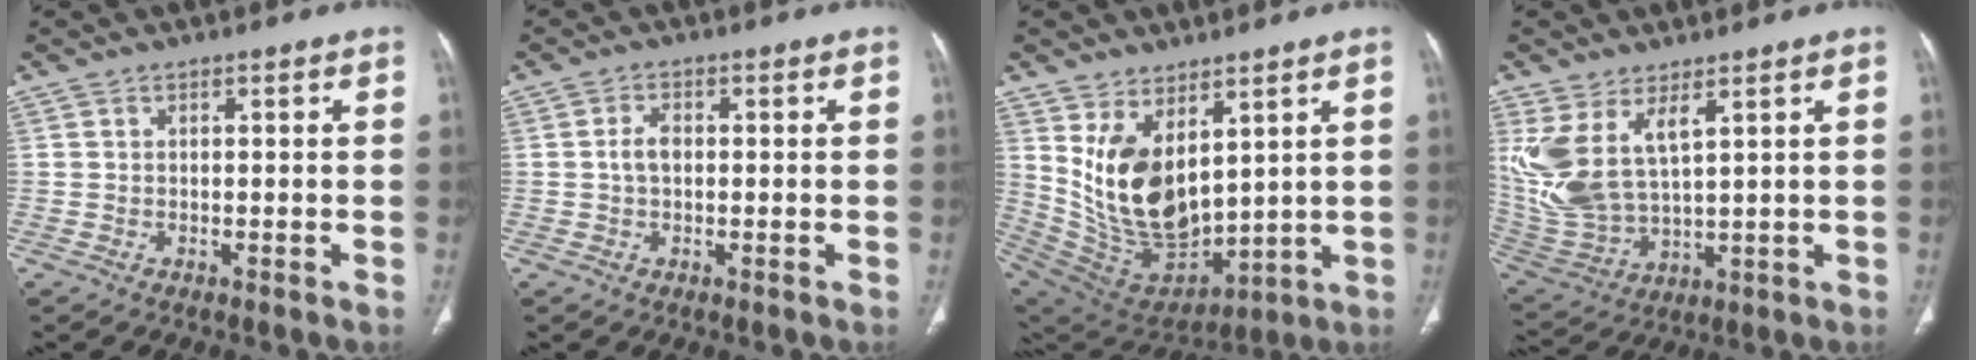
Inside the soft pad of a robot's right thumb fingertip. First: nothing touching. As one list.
[{"total": 2.8, "force": [0.0, 1.8, 2.2], "torque": [-0.043, 0.007, -0.004]}, {"total": 16.3, "force": [5.4, 9.3, 12.2], "torque": [-0.194, -0.039, 0.137]}, {"total": 12.9, "force": [5.4, 6.0, 10.2], "torque": [-0.221, -0.025, 0.129]}]